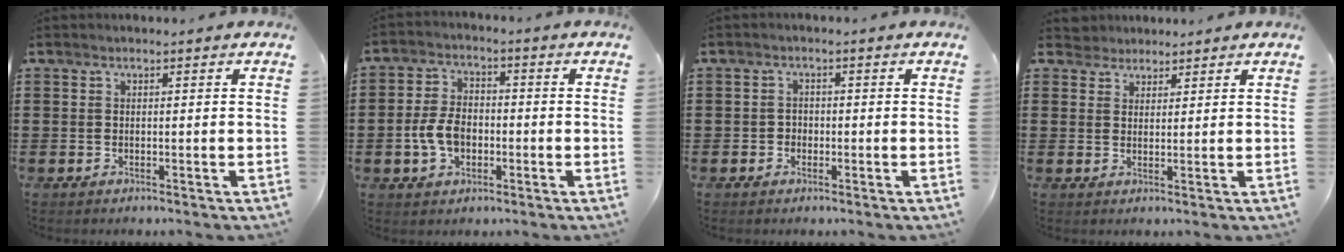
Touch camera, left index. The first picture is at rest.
{"total": 6.3, "force": [-1.6, 4.1, 4.5], "torque": [-0.108, 0.002, -0.036]}
{"total": 1.4, "force": [-0.7, 1.2, 0.3], "torque": [-0.010, 0.003, -0.016]}
{"total": 2.3, "force": [2.0, 1.2, -0.3], "torque": [-0.004, 0.010, 0.038]}